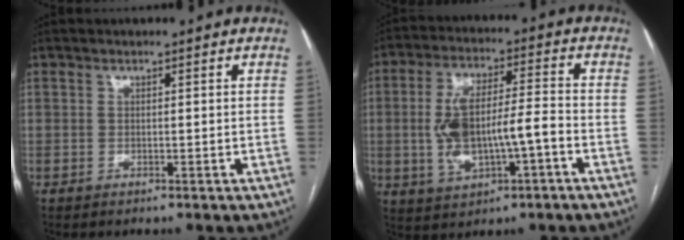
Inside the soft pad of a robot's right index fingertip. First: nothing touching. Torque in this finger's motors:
{"motor_torque": [0.47, -0.13, 0.28, 0.18]}